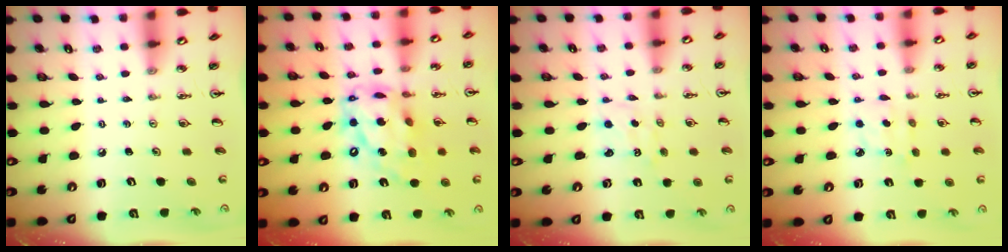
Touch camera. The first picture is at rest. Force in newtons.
{"total": 18.1, "press": 18.0, "slide": 2.0}
{"total": 1.1, "press": 0.9, "slide": 0.6}
{"total": 5.5, "press": 5.5, "slide": 0.5}